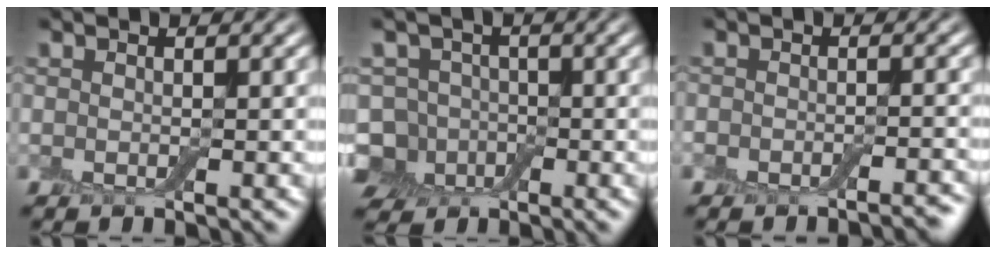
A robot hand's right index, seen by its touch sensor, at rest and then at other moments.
{"total": 4.9, "force": [-1.9, 4.1, 1.8], "torque": [-0.019, 0.010, -0.053]}
{"total": 2.5, "force": [-2.3, 0.6, 0.9], "torque": [-0.008, -0.001, -0.030]}